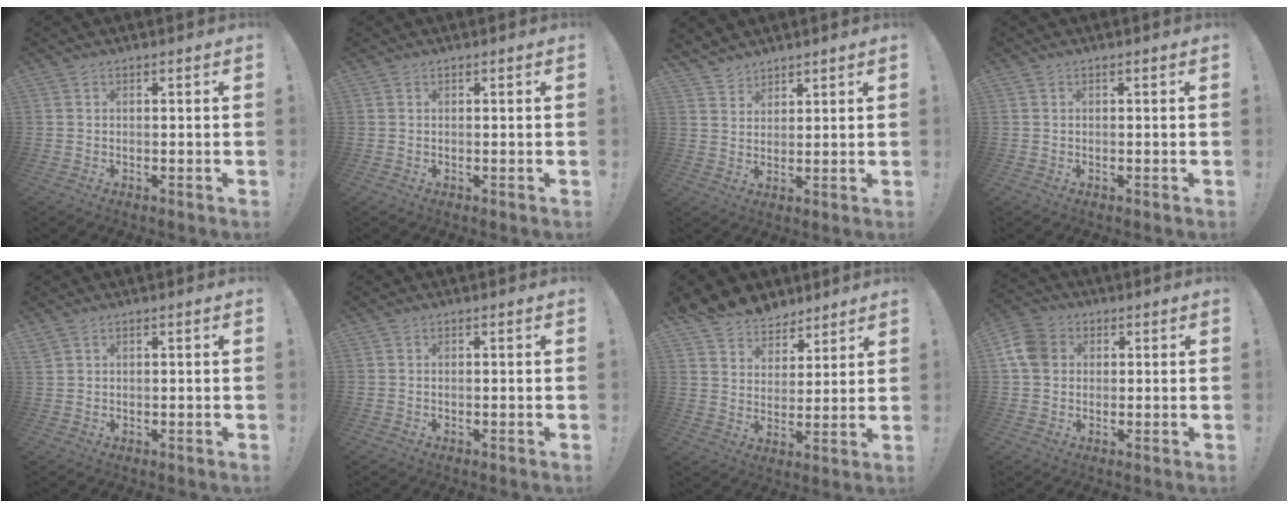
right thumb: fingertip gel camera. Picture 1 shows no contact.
{"total": 0.0}
{"total": 4.7, "force": [4.1, 2.3, 0.1], "torque": [-0.004, -0.033, 0.080]}
{"total": 0.0}
{"total": 1.6, "force": [1.1, 0.9, 0.7], "torque": [-0.016, 0.000, 0.023]}
{"total": 0.0}
{"total": 8.8, "force": [7.0, 5.2, 0.7], "torque": [-0.020, -0.057, 0.140]}
{"total": 8.9, "force": [2.0, 7.3, 4.7], "torque": [-0.083, 0.004, 0.041]}